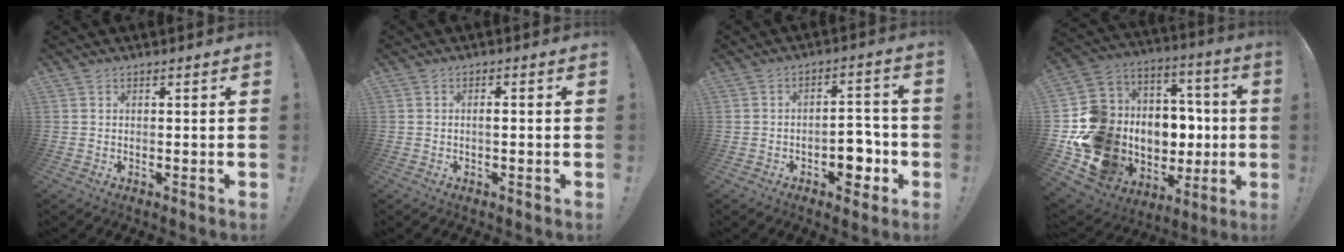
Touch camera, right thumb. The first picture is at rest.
{"total": 1.5, "force": [-0.4, 0.3, 1.4], "torque": [-0.027, 0.004, -0.009]}
{"total": 8.6, "force": [-3.3, 5.4, 5.8], "torque": [-0.063, 0.022, -0.052]}
{"total": 17.9, "force": [-2.9, 15.7, 8.2], "torque": [-0.157, -0.002, 0.017]}